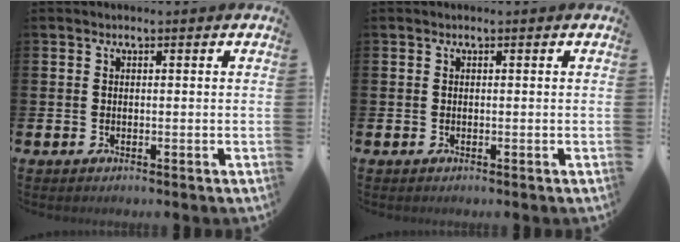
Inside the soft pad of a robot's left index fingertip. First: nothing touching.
{"total": 0.0}